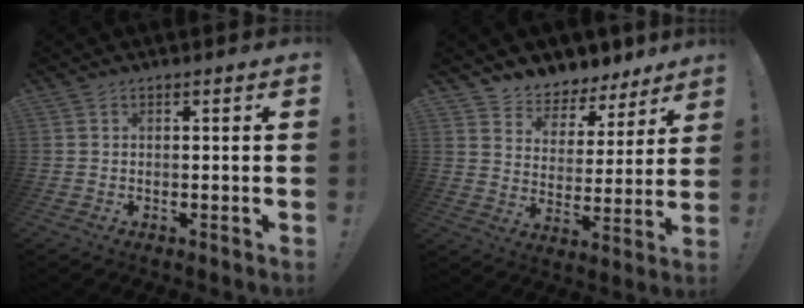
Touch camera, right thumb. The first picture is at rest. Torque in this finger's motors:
{"motor_torque": [0.09, 0.21, -0.24, 0.57, 0.00]}